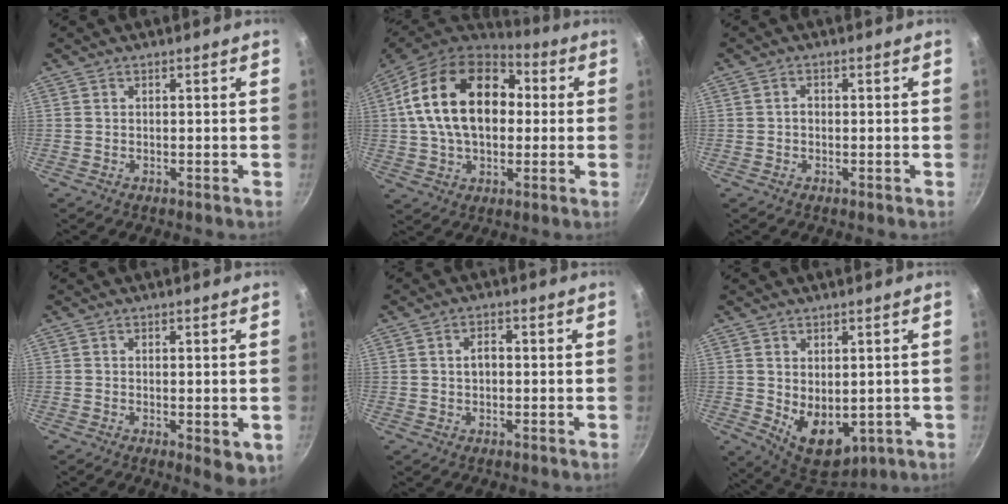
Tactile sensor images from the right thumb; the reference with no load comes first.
{"total": 21.5, "force": [3.1, 14.3, 15.8], "torque": [-0.248, 0.027, 0.041]}
{"total": 1.2, "force": [-0.1, 0.9, 0.7], "torque": [-0.011, 0.006, -0.004]}
{"total": 4.4, "force": [-0.7, 1.6, 4.1], "torque": [-0.054, -0.014, -0.007]}
{"total": 2.8, "force": [0.1, 1.9, 2.1], "torque": [-0.025, 0.010, 0.000]}
{"total": 9.7, "force": [-0.4, 6.4, 7.2], "torque": [-0.084, -0.021, 0.017]}